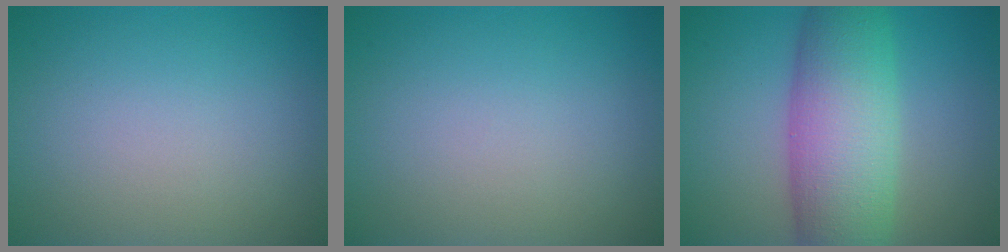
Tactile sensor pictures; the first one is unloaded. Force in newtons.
{"total": 0.0}
{"total": 9.4, "press": 9.4, "slide": 0.1}